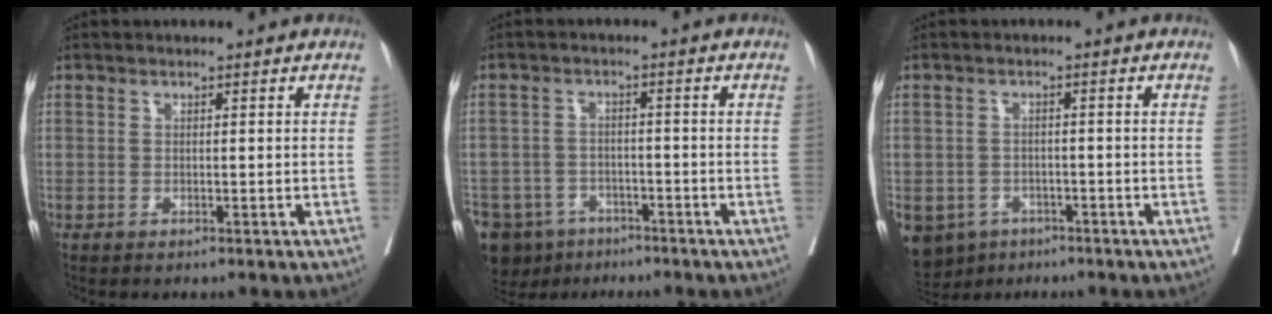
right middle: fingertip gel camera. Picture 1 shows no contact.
{"total": 11.8, "force": [-8.2, 7.8, 3.4], "torque": [-0.093, -0.006, -0.116]}
{"total": 8.7, "force": [-5.4, 6.5, 2.3], "torque": [-0.061, -0.010, -0.076]}